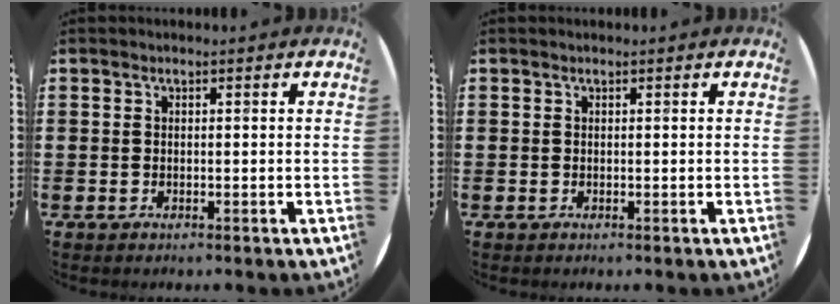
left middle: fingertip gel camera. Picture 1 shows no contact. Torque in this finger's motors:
{"motor_torque": [-0.29, 0.14, -0.01, -0.01]}